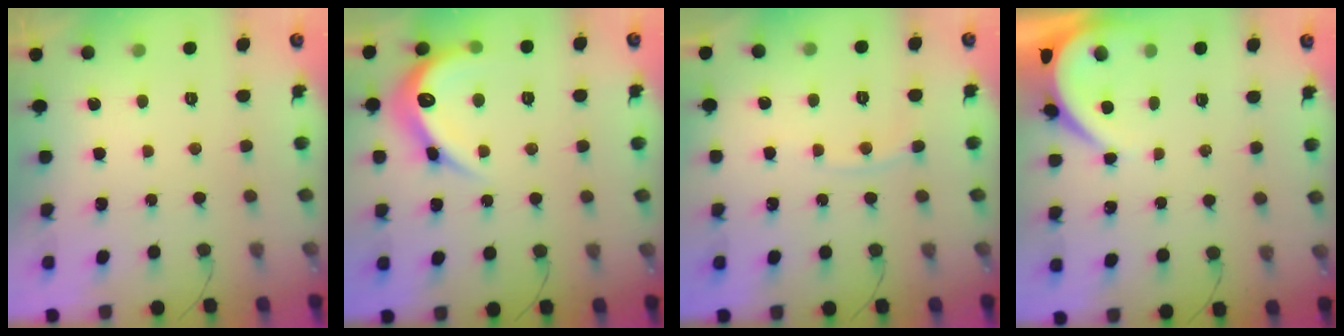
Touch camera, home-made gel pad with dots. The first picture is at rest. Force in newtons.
{"total": 14.4, "press": 14.3, "slide": 0.9}
{"total": 4.0, "press": 4.0, "slide": 0.2}
{"total": 3.8, "press": 3.8, "slide": 0.2}